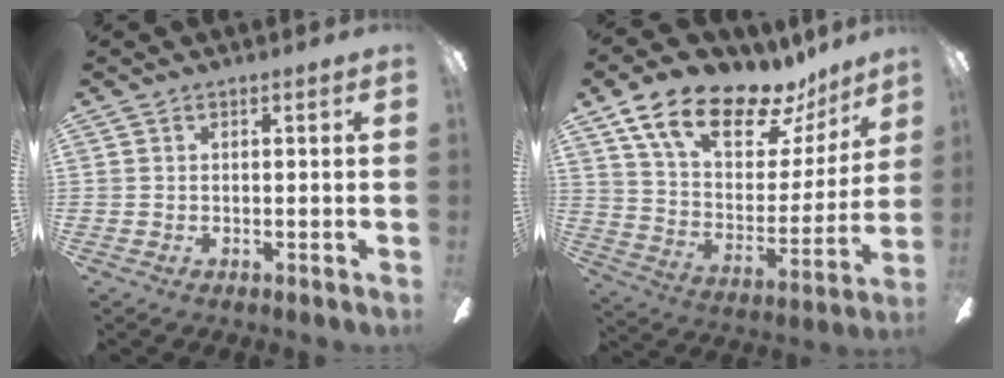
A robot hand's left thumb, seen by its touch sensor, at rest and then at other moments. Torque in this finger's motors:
{"motor_torque": [0.20, 0.19, 1.42, -1.35, 0.17]}